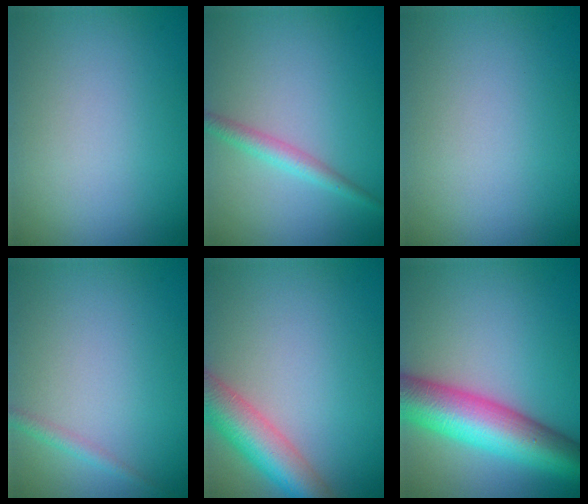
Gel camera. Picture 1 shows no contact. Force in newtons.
{"total": 2.0, "press": 2.0, "slide": 0.0}
{"total": 0.0}
{"total": 1.1, "press": 1.1, "slide": 0.0}
{"total": 5.8, "press": 5.8, "slide": 0.4}
{"total": 10.0, "press": 10.0, "slide": 0.4}